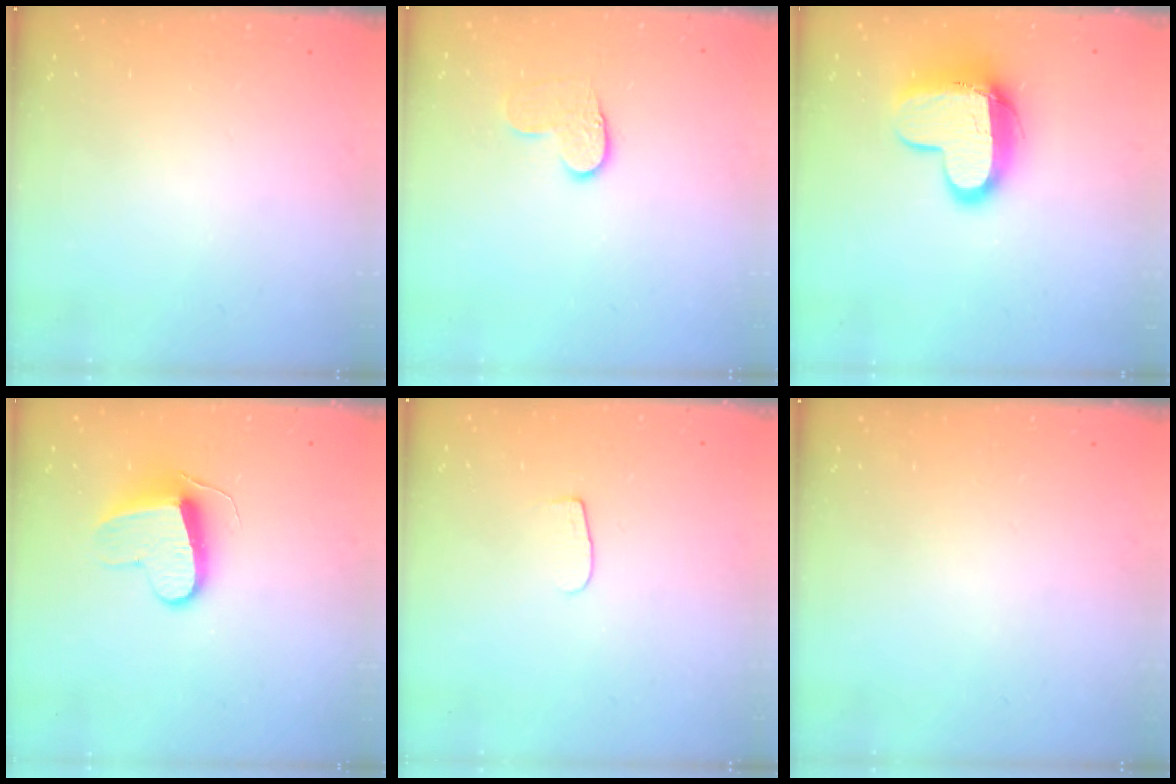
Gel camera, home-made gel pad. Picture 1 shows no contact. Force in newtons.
{"total": 6.9, "press": 6.8, "slide": 0.6}
{"total": 12.8, "press": 12.7, "slide": 1.4}
{"total": 9.7, "press": 9.7, "slide": 0.6}
{"total": 3.8, "press": 3.8, "slide": 0.5}
{"total": 0.0}